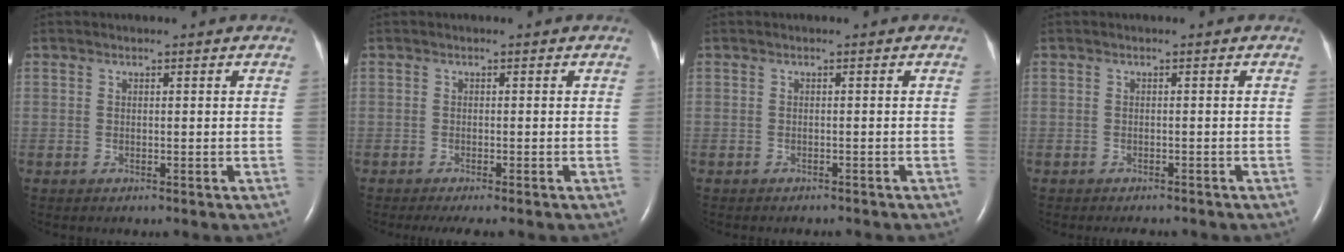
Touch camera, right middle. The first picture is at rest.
{"total": 3.7, "force": [-3.0, 0.3, 2.2], "torque": [-0.031, -0.010, -0.041]}
{"total": 2.8, "force": [-2.5, 0.8, 0.9], "torque": [-0.017, -0.005, -0.025]}
{"total": 3.2, "force": [-2.8, 1.0, 1.2], "torque": [-0.017, -0.005, -0.028]}